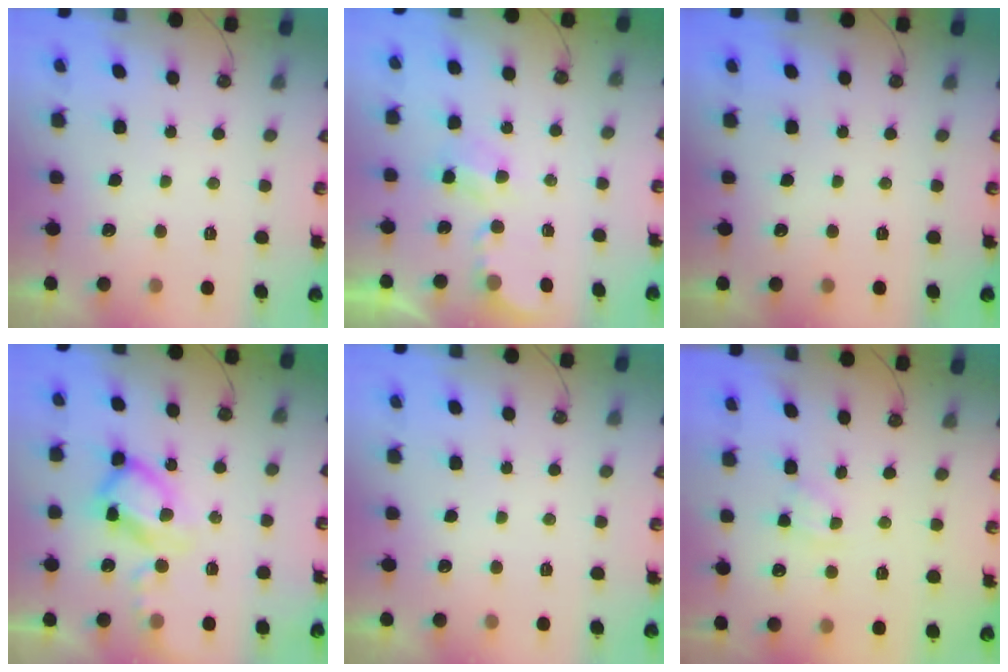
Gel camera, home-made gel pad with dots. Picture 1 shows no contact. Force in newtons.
{"total": 3.9, "press": 3.8, "slide": 0.6}
{"total": 0.0}
{"total": 12.4, "press": 12.4, "slide": 1.2}
{"total": 0.0}
{"total": 2.7, "press": 2.7, "slide": 0.3}